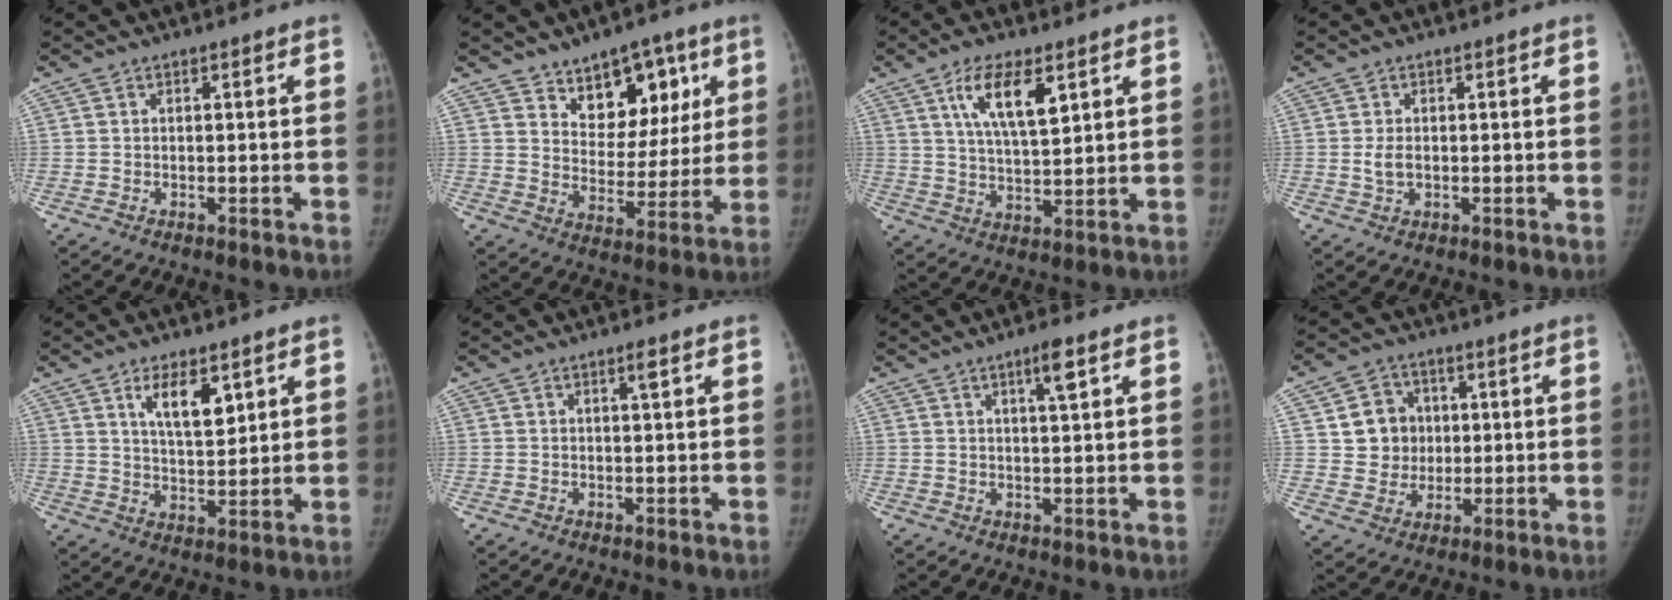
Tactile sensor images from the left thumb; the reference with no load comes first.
{"total": 12.8, "force": [7.1, 8.3, 6.7], "torque": [-0.046, -0.038, 0.114]}
{"total": 10.1, "force": [4.7, 3.7, 8.2], "torque": [-0.136, -0.020, 0.091]}
{"total": 2.8, "force": [-0.2, 1.9, 2.1], "torque": [-0.039, 0.002, -0.002]}
{"total": 8.3, "force": [4.1, 3.6, 6.2], "torque": [-0.085, -0.030, 0.074]}
{"total": 1.3, "force": [0.6, 0.1, 1.1], "torque": [-0.019, -0.001, 0.010]}
{"total": 3.8, "force": [1.9, 0.5, 3.2], "torque": [-0.052, -0.007, 0.031]}
{"total": 8.9, "force": [1.5, 8.3, 3.0], "torque": [-0.007, 0.001, 0.030]}